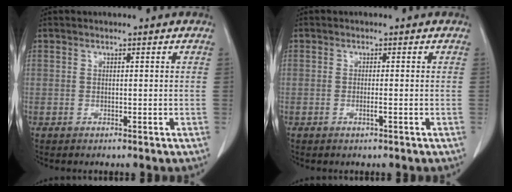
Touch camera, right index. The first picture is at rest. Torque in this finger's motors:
{"motor_torque": [0.02, -0.01, -0.05, 0.00]}